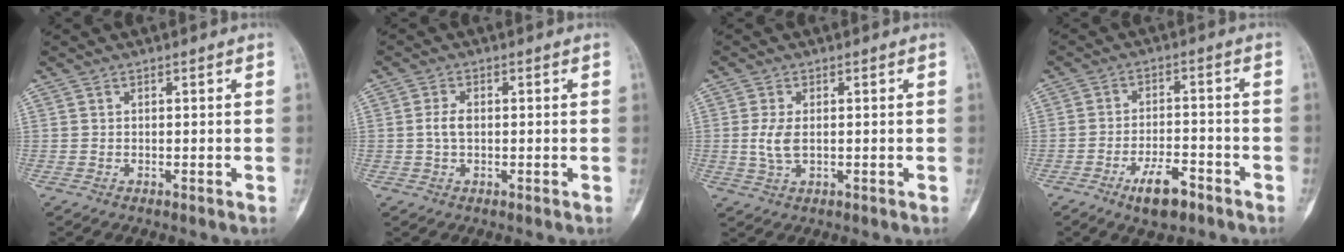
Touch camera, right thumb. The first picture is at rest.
{"total": 2.6, "force": [0.0, 1.5, 2.1], "torque": [-0.043, 0.005, -0.004]}
{"total": 4.0, "force": [0.0, 2.1, 3.4], "torque": [-0.079, -0.004, 0.002]}
{"total": 7.3, "force": [-4.6, 2.8, 4.9], "torque": [-0.078, 0.025, -0.074]}